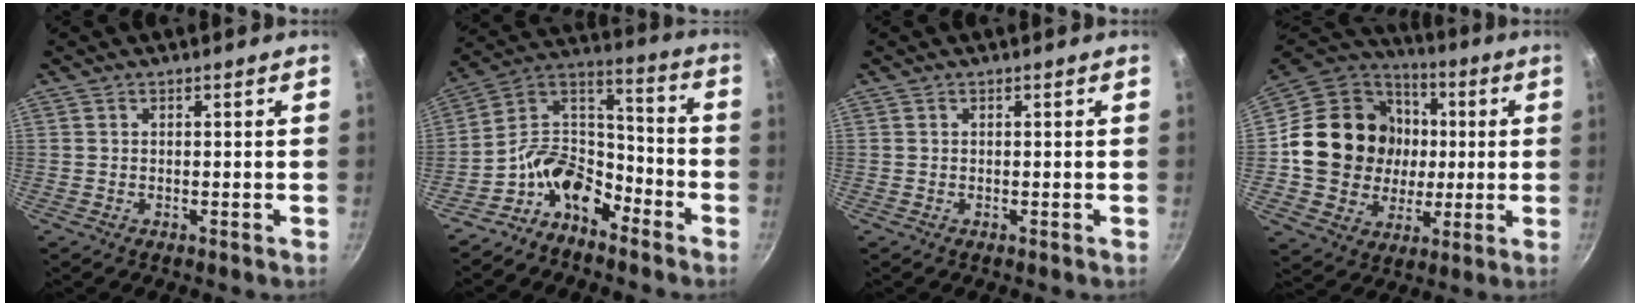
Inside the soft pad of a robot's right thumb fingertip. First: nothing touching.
{"total": 13.8, "force": [-8.3, 8.3, 7.2], "torque": [-0.098, 0.094, -0.180]}
{"total": 0.0}
{"total": 21.7, "force": [1.1, 19.3, 9.9], "torque": [-0.152, 0.024, 0.027]}